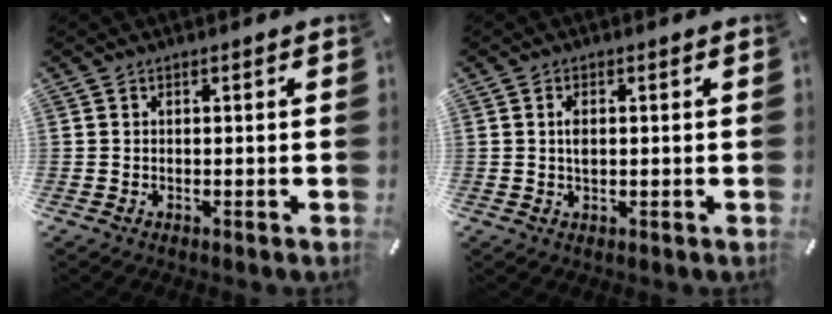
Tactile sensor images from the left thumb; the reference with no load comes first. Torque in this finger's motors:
{"motor_torque": [0.44, 0.50, 0.17, -0.08, -0.01]}